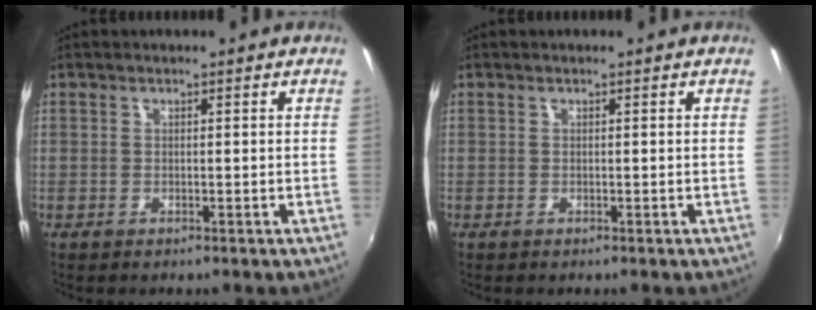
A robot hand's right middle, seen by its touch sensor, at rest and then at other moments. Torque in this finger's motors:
{"motor_torque": [0.00, 0.00, 0.00, 0.00]}